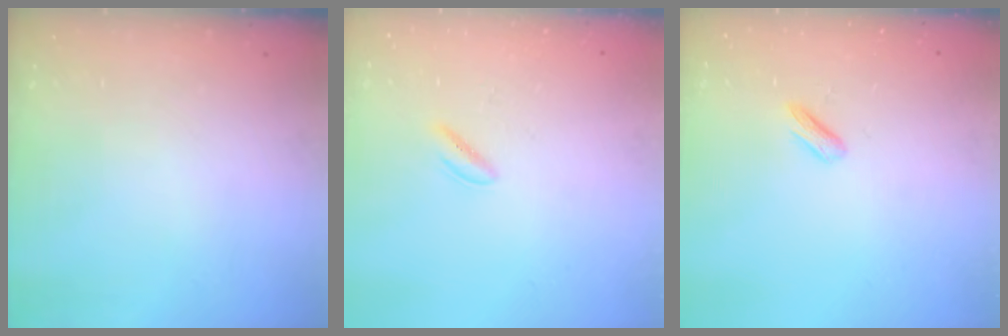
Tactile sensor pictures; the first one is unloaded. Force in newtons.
{"total": 2.3, "press": 2.1, "slide": 0.9}
{"total": 2.8, "press": 2.7, "slide": 0.9}